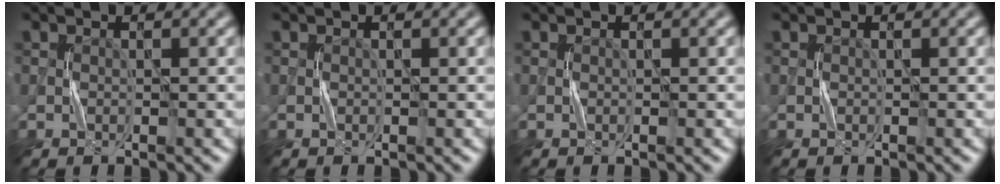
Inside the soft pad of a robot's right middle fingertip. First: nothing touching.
{"total": 0.0}
{"total": 0.0}
{"total": 0.0}